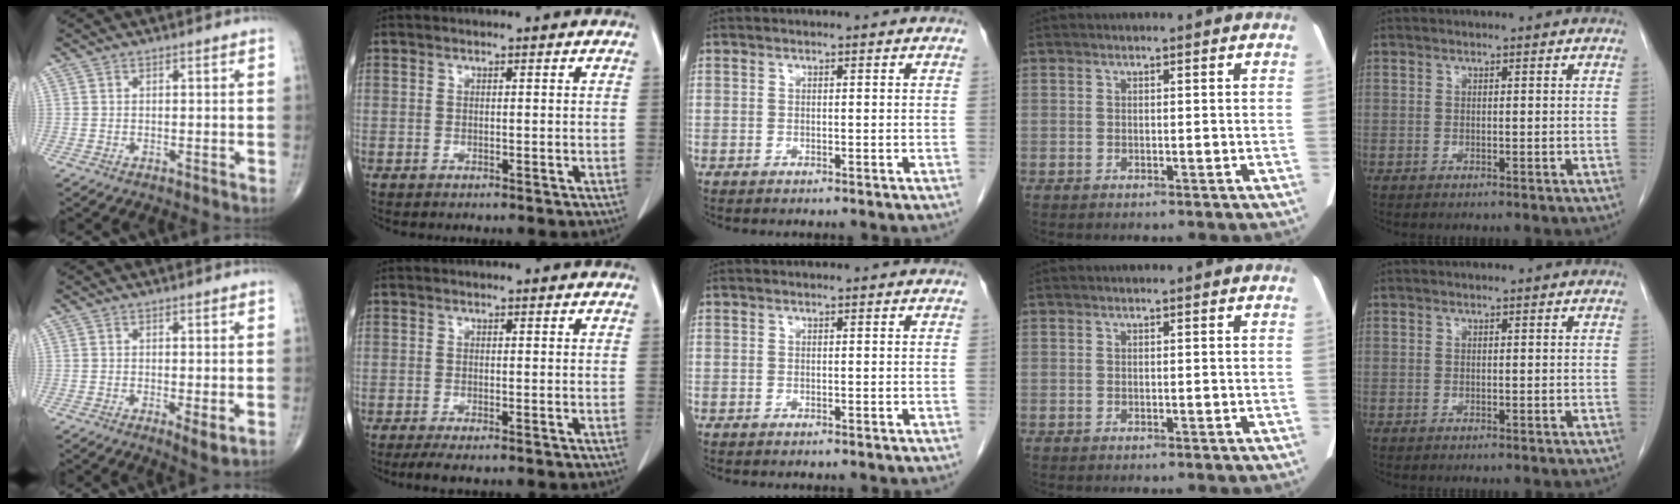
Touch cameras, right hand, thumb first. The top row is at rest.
{"thumb": {"total": 3.0, "force": [-0.6, 0.8, 2.8], "torque": [-0.051, -0.013, -0.012]}, "index": {"total": 2.2, "force": [-1.5, 0.3, 1.6], "torque": [-0.028, -0.007, -0.027]}}